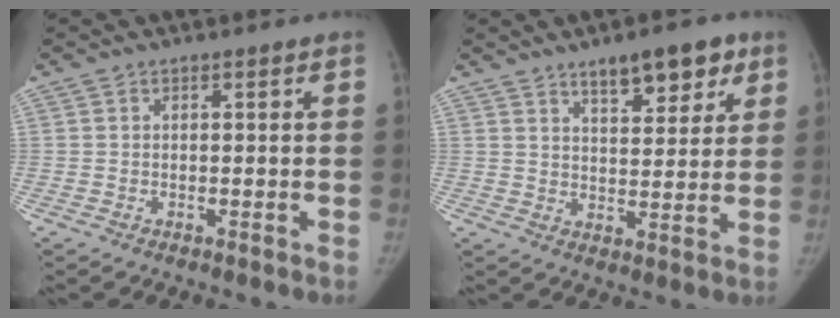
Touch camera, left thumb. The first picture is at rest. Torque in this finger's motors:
{"motor_torque": [0.17, 0.21, 0.00, -0.01, 0.13]}